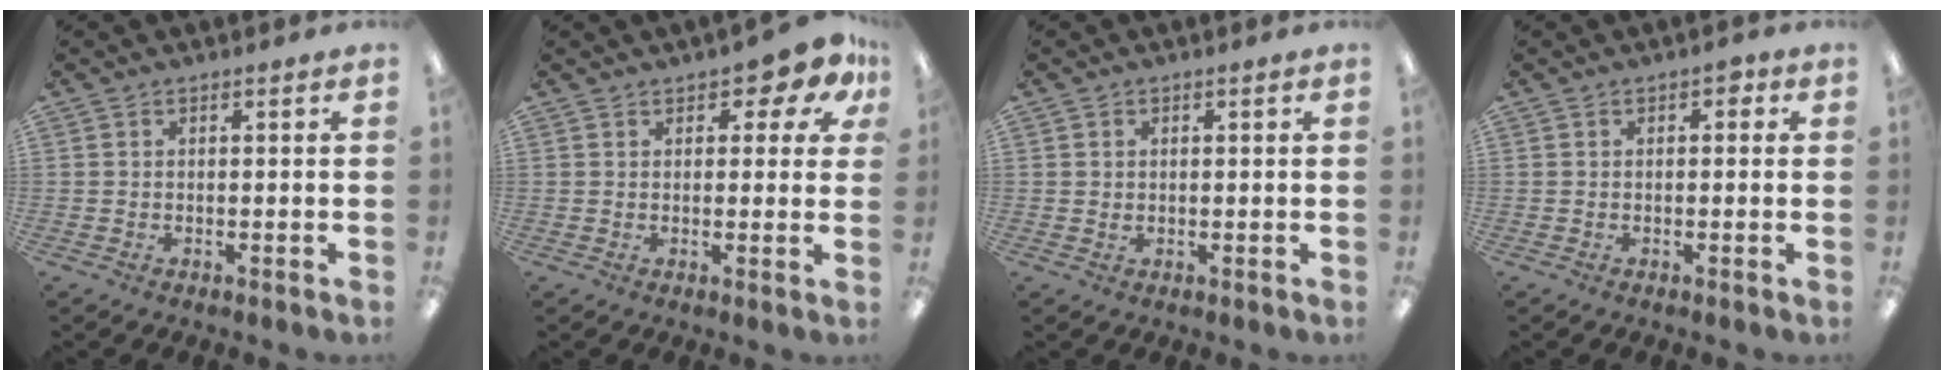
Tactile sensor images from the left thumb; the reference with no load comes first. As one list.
[{"total": 5.6, "force": [3.5, 2.7, 3.4], "torque": [-0.042, -0.012, 0.059]}, {"total": 0.8, "force": [0.3, 0.6, 0.3], "torque": [-0.007, 0.004, 0.004]}, {"total": 1.7, "force": [0.4, 1.1, 1.2], "torque": [-0.015, 0.002, 0.004]}]